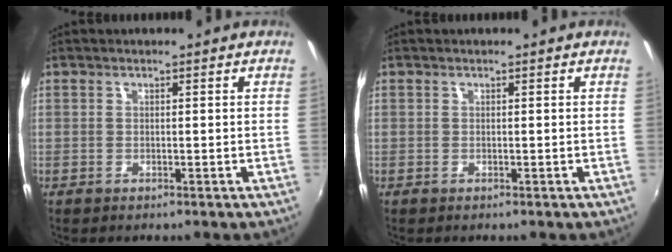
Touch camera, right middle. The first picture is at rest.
{"total": 0.0}